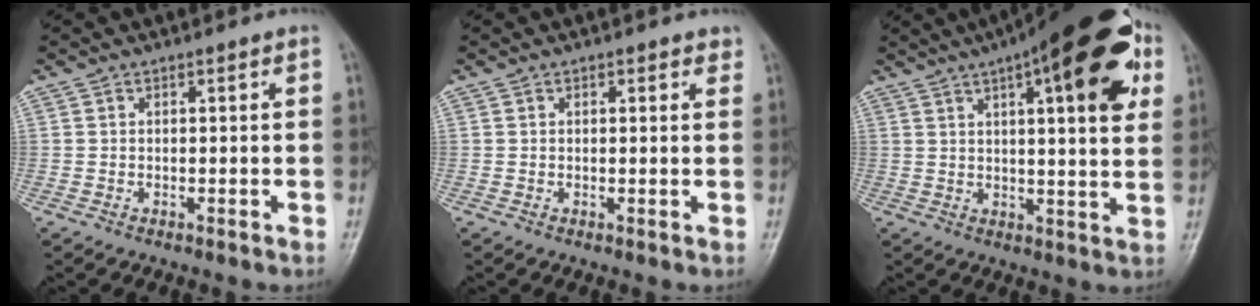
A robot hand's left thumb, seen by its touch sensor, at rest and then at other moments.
{"total": 1.7, "force": [1.1, 0.9, 1.0], "torque": [0.000, -0.003, 0.009]}
{"total": 21.1, "force": [9.2, 6.2, 18.0], "torque": [-0.236, -0.001, 0.122]}